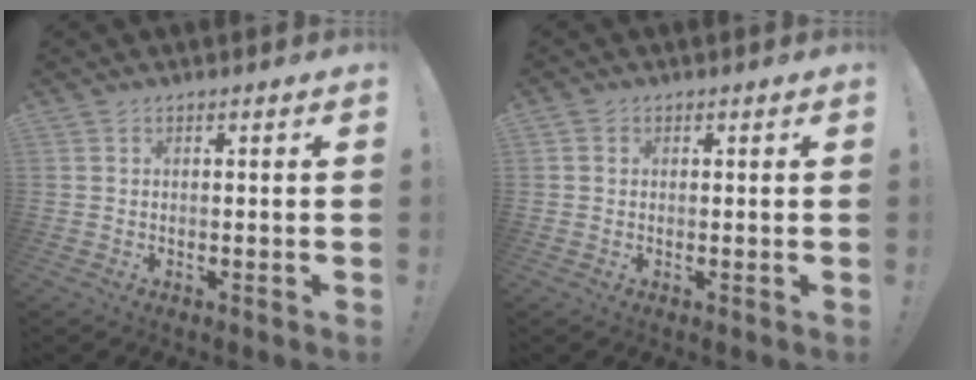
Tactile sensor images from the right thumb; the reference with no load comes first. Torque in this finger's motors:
{"motor_torque": [-0.03, -0.04, -0.37, 0.10, -0.02]}